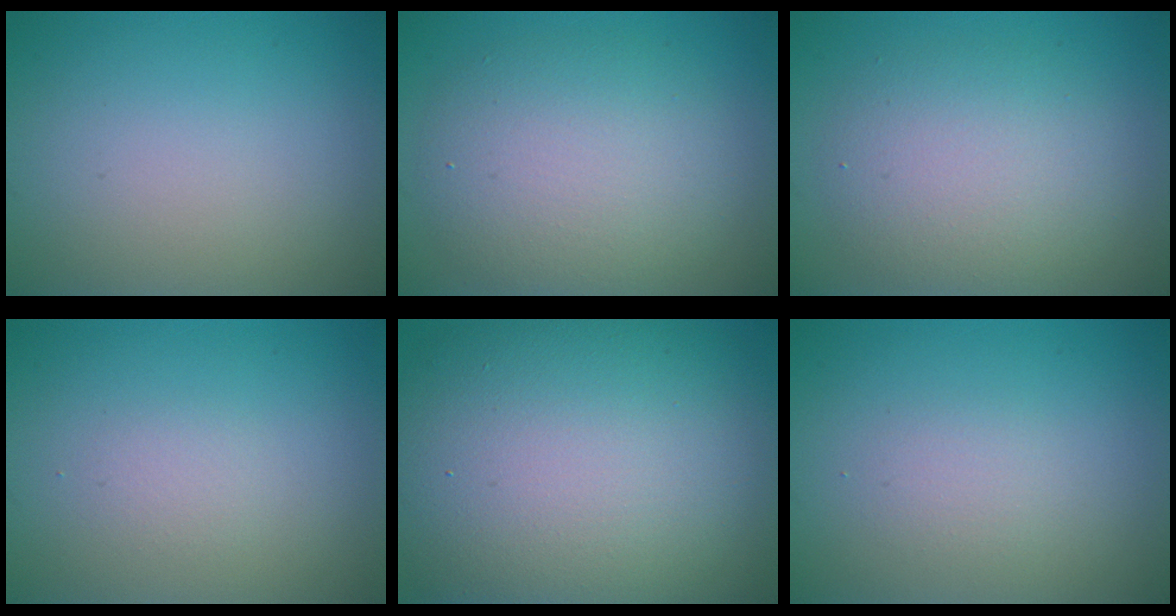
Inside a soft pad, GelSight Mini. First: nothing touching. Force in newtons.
{"total": 6.1, "press": 6.0, "slide": 0.6}
{"total": 5.8, "press": 5.8, "slide": 0.2}
{"total": 0.9, "press": 0.9, "slide": 0.2}
{"total": 16.8, "press": 16.8, "slide": 0.8}
{"total": 1.3, "press": 1.3, "slide": 0.1}